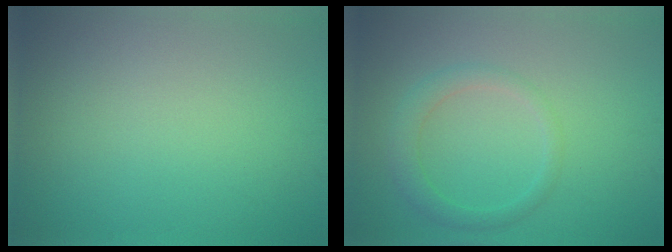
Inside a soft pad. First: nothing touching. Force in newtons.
{"total": 2.3, "press": 2.3, "slide": 0.1}